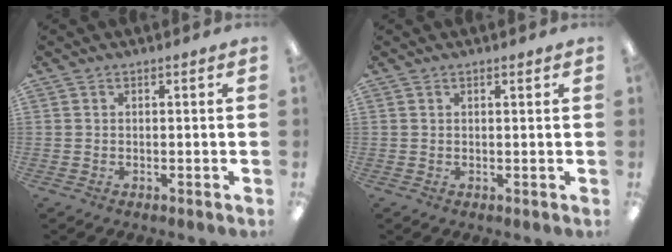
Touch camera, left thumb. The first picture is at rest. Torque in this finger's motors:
{"motor_torque": [-0.10, 0.06, -0.04, 0.03, 0.01]}